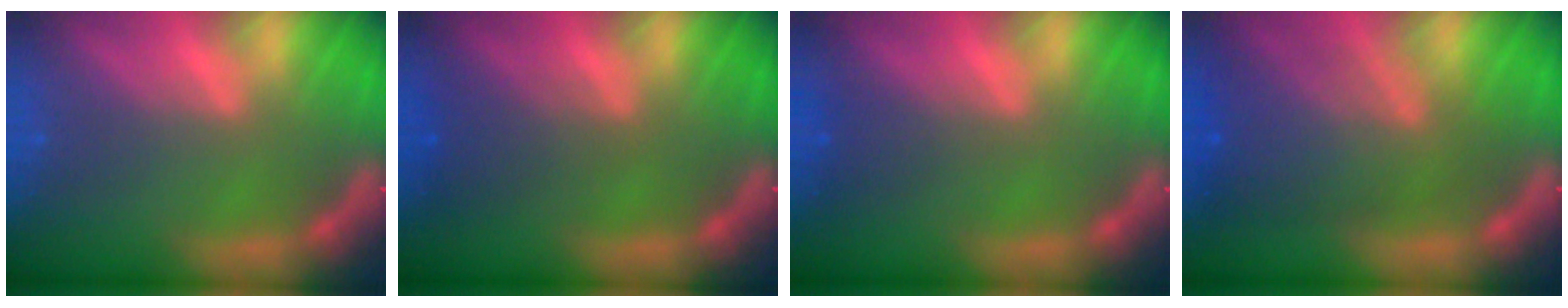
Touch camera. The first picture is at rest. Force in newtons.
{"total": 2.4}
{"total": 1.5}
{"total": 7.5}